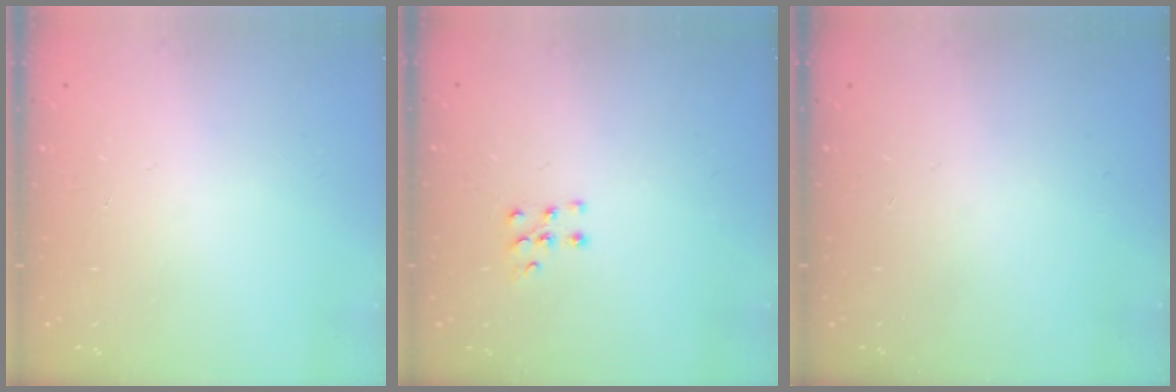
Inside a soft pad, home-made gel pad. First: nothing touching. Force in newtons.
{"total": 6.1, "press": 6.0, "slide": 0.5}
{"total": 0.0}